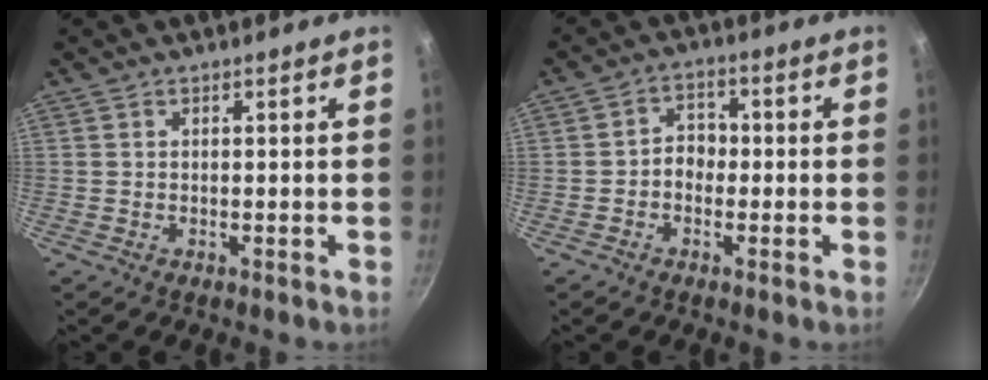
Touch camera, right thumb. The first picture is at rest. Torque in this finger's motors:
{"motor_torque": [-0.01, 0.02, 0.56, -0.01, 0.03]}